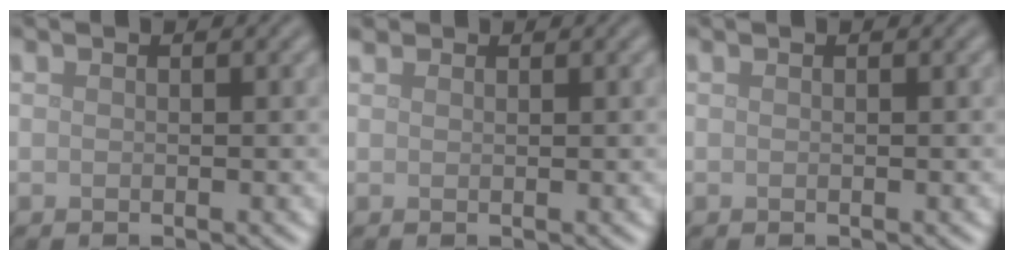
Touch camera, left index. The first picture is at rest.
{"total": 0.8, "force": [0.8, 0.3, 0.1], "torque": [-0.003, 0.003, 0.016]}
{"total": 0.0}